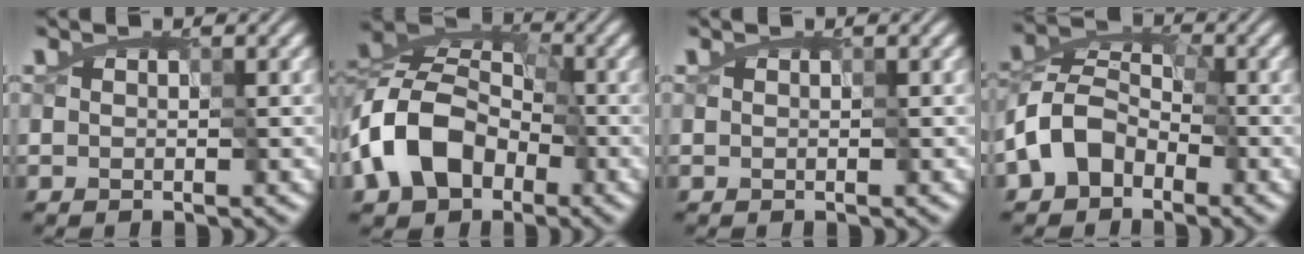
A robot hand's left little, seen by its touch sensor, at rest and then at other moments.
{"total": 8.4, "force": [-5.0, 5.5, 3.9], "torque": [-0.076, 0.011, -0.111]}
{"total": 0.0}
{"total": 5.3, "force": [-4.3, 2.8, 1.4], "torque": [-0.026, 0.007, -0.096]}